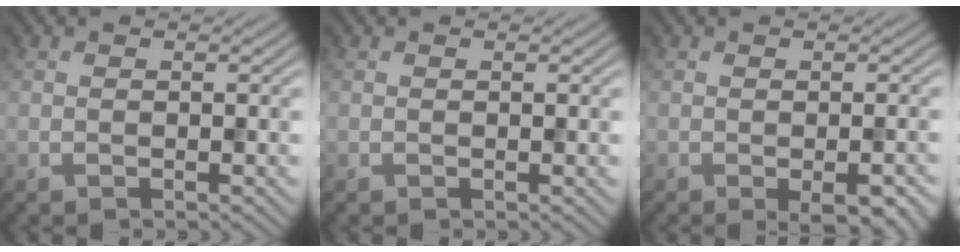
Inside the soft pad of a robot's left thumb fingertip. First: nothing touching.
{"total": 0.0}
{"total": 4.3, "force": [-2.1, 1.2, 3.6], "torque": [-0.054, -0.007, -0.019]}